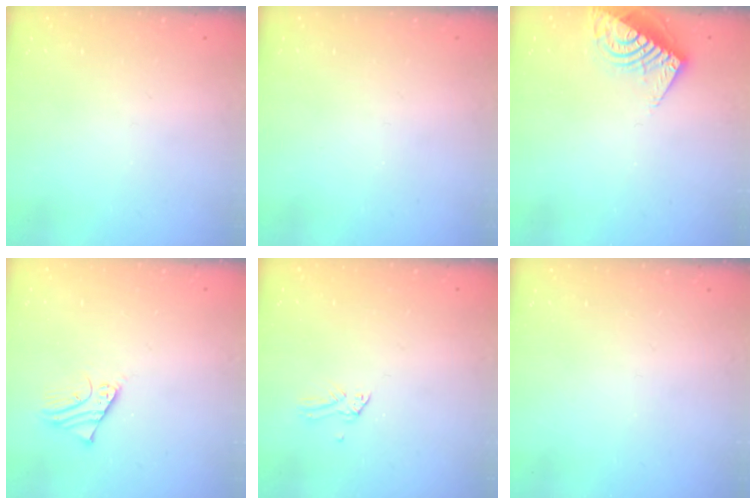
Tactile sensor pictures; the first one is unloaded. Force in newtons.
{"total": 0.0}
{"total": 11.7, "press": 11.5, "slide": 1.7}
{"total": 2.3, "press": 2.3, "slide": 0.2}
{"total": 0.0}
{"total": 0.0}